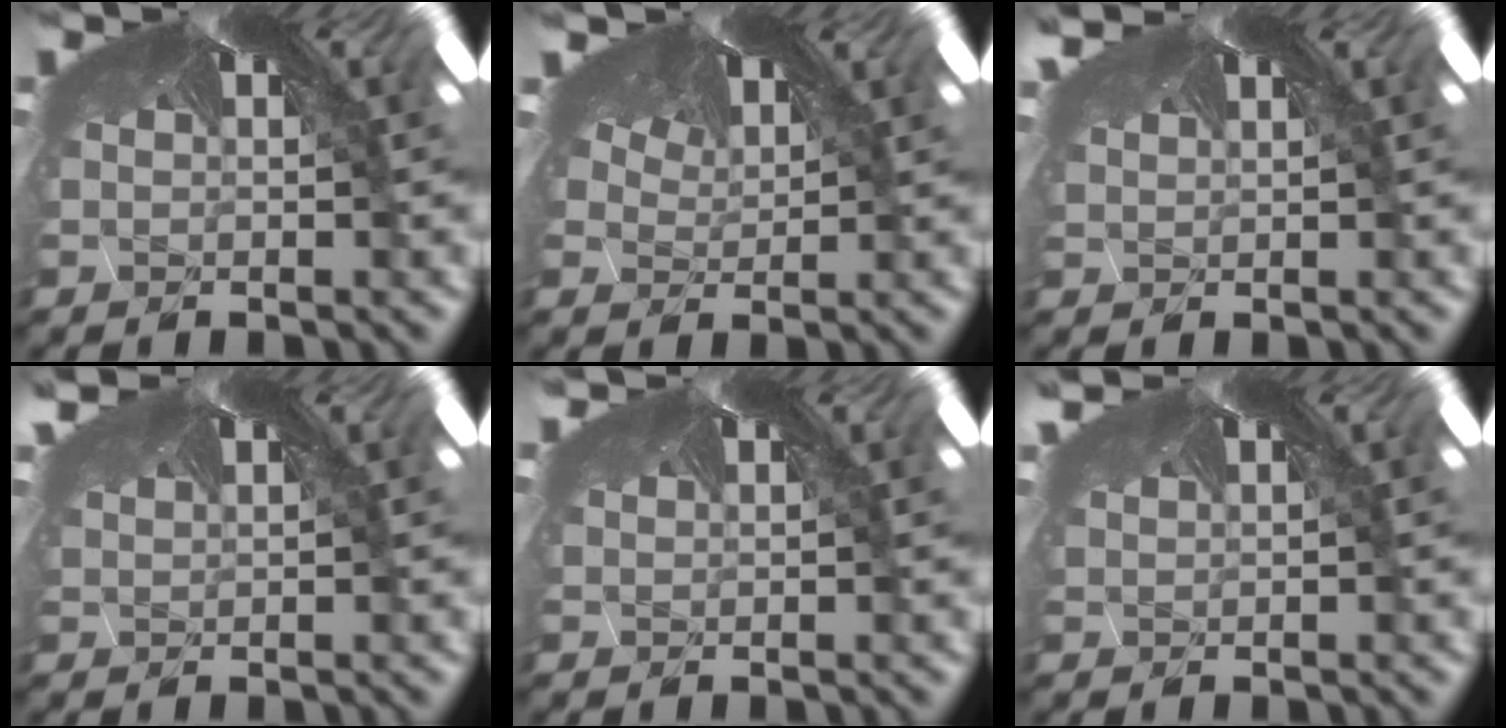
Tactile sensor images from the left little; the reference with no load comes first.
{"total": 3.1, "force": [0.4, 2.2, 2.1], "torque": [-0.049, 0.008, 0.023]}
{"total": 1.1, "force": [1.0, 0.5, 0.0], "torque": [-0.022, 0.003, 0.017]}
{"total": 1.1, "force": [1.0, 0.5, 0.0], "torque": [-0.022, 0.003, 0.018]}
{"total": 1.1, "force": [0.4, 0.9, 0.5], "torque": [-0.021, 0.005, 0.006]}
{"total": 0.9, "force": [0.8, 0.3, -0.1], "torque": [-0.015, 0.001, 0.014]}